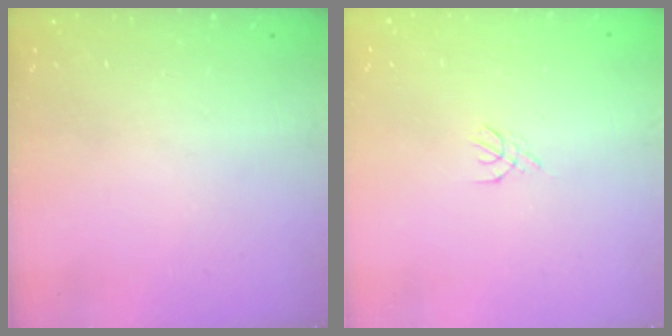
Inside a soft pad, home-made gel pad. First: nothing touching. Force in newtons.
{"total": 1.8, "press": 1.7, "slide": 0.5}